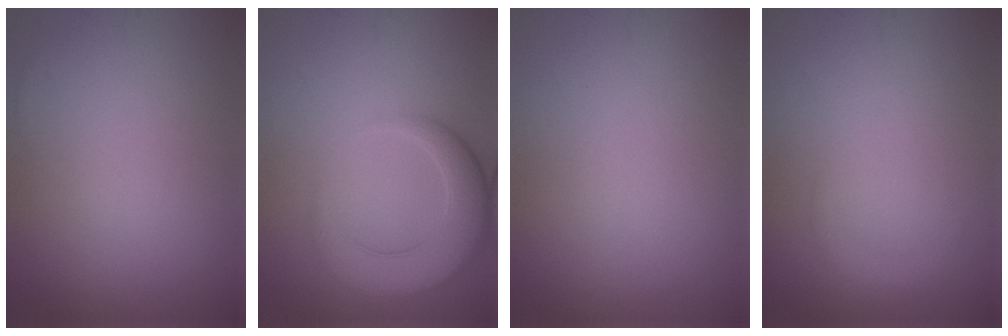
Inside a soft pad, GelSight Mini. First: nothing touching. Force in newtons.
{"total": 6.0, "press": 6.0, "slide": 0.5}
{"total": 0.0}
{"total": 1.1, "press": 1.1, "slide": 0.0}